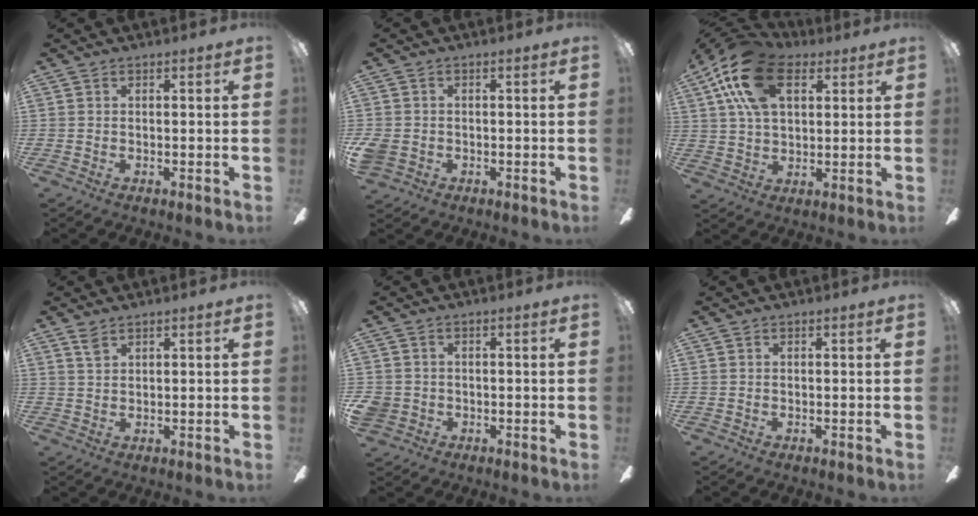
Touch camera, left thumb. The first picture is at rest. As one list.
[{"total": 3.5, "force": [-1.3, 2.8, 1.5], "torque": [-0.037, 0.005, -0.026]}, {"total": 18.1, "force": [7.8, 10.5, 12.4], "torque": [-0.242, 0.000, 0.137]}, {"total": 2.6, "force": [1.9, 1.3, 1.4], "torque": [-0.024, -0.002, 0.033]}, {"total": 3.2, "force": [-1.0, 2.9, 0.8], "torque": [-0.021, 0.007, -0.019]}, {"total": 0.0}]